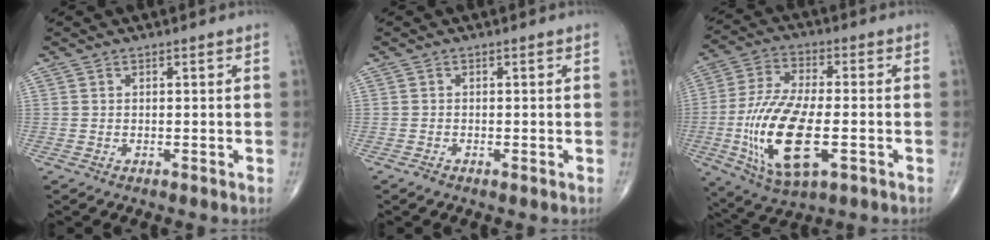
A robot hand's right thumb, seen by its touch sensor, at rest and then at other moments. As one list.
[{"total": 0.8, "force": [-0.5, 0.3, 0.5], "torque": [-0.014, -0.003, -0.012]}, {"total": 18.2, "force": [-4.0, 7.6, 16.1], "torque": [-0.329, 0.005, -0.063]}]